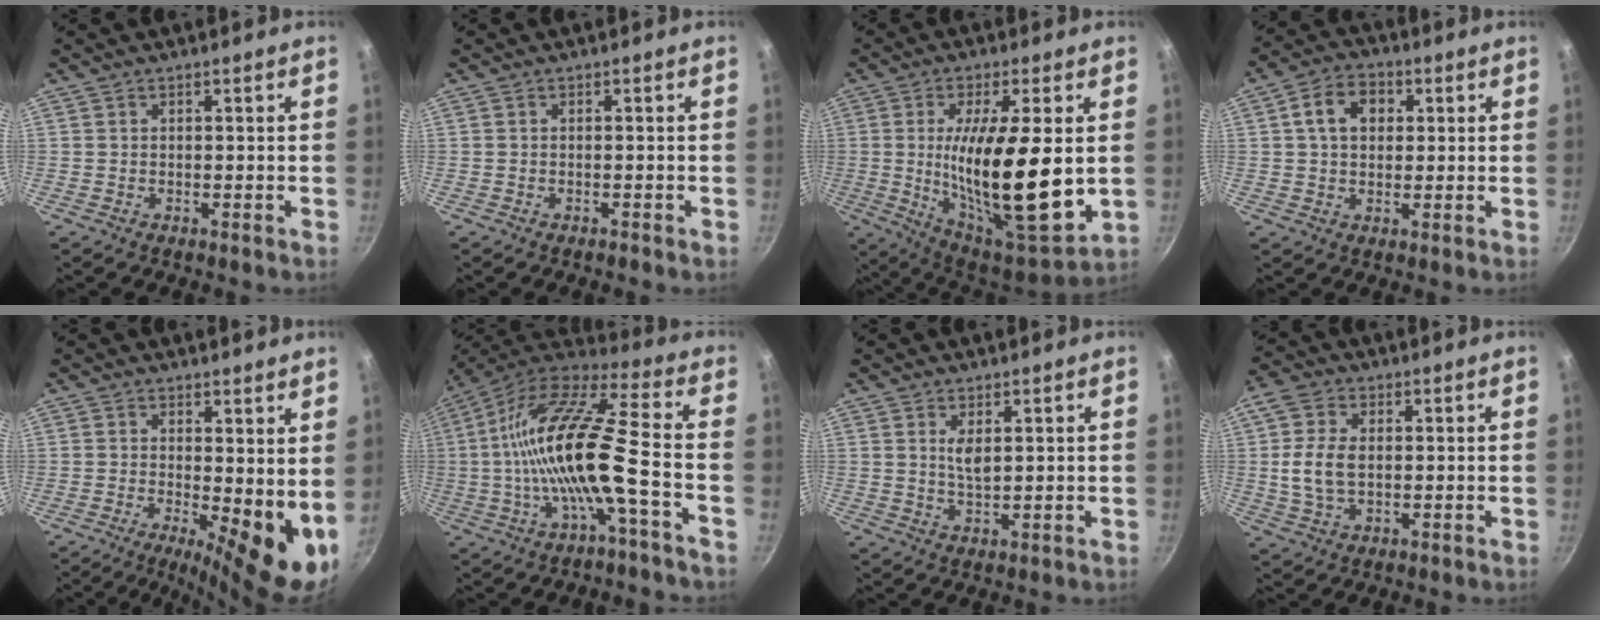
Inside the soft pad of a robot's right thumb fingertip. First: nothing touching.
{"total": 0.7, "force": [-0.6, 0.1, 0.4], "torque": [-0.015, 0.007, -0.007]}
{"total": 22.0, "force": [0.4, 6.5, 21.0], "torque": [-0.347, -0.025, 0.016]}
{"total": 8.2, "force": [1.9, 6.0, 5.2], "torque": [-0.065, 0.011, 0.021]}
{"total": 11.1, "force": [0.3, 3.7, 10.4], "torque": [-0.125, -0.022, 0.008]}
{"total": 18.8, "force": [-3.9, 3.5, 18.1], "torque": [-0.333, 0.035, -0.084]}
{"total": 3.4, "force": [1.1, 1.4, 2.9], "torque": [-0.052, -0.010, 0.023]}
{"total": 8.9, "force": [0.6, 5.7, 6.8], "torque": [-0.136, 0.007, 0.005]}